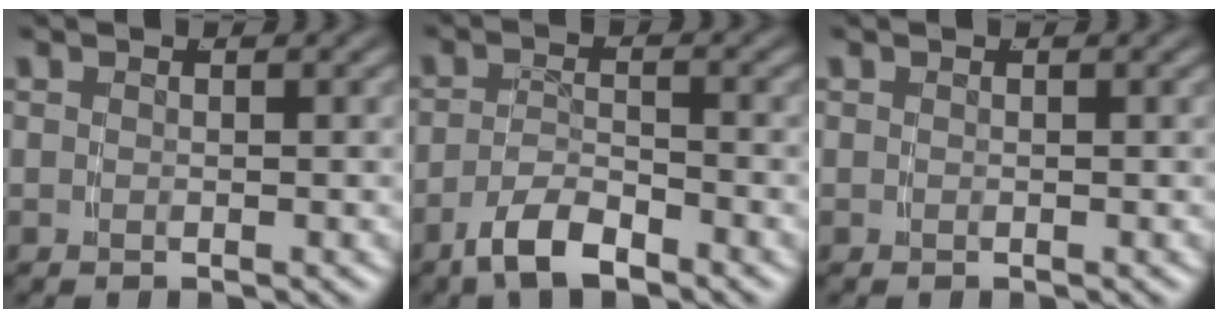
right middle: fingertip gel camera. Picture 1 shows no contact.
{"total": 3.5, "force": [-2.7, 1.0, 2.0], "torque": [-0.037, -0.004, -0.046]}
{"total": 0.0}